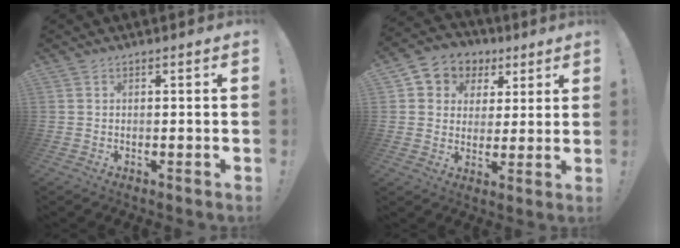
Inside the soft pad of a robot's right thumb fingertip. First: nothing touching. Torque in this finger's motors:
{"motor_torque": [0.11, 0.11, 0.55, 0.07, 0.15]}